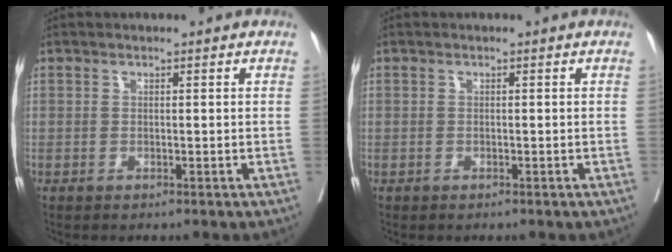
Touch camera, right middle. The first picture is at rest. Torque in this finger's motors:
{"motor_torque": [-0.07, -0.04, 0.01, -0.01]}